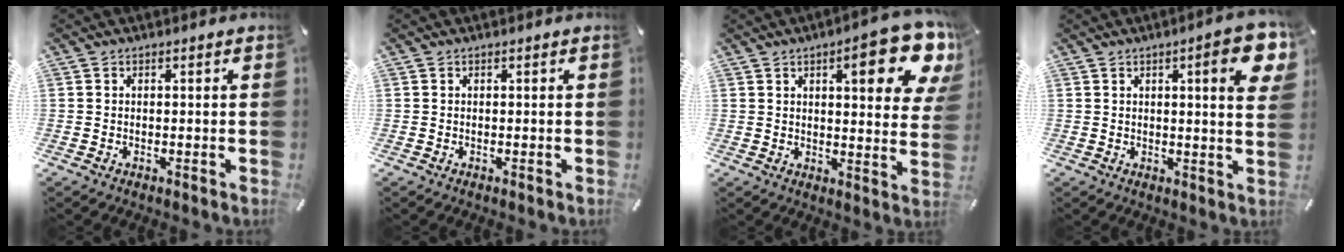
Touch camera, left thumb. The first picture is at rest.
{"total": 0.0}
{"total": 15.8, "force": [7.9, 4.7, 12.8], "torque": [-0.162, -0.044, 0.118]}
{"total": 10.4, "force": [3.9, 2.0, 9.4], "torque": [-0.128, -0.017, 0.058]}